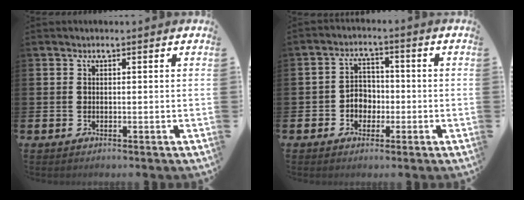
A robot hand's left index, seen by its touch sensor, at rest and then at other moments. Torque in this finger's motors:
{"motor_torque": [0.16, 0.21, 0.06, 0.03]}